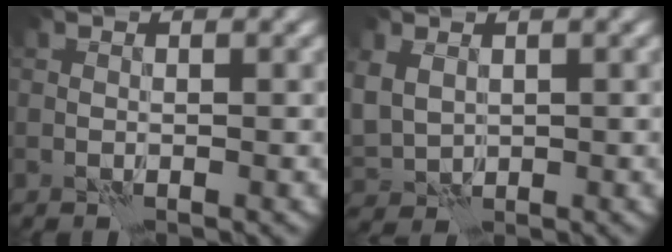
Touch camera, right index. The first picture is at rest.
{"total": 3.4, "force": [0.8, 2.7, 1.9], "torque": [-0.056, -0.006, 0.018]}